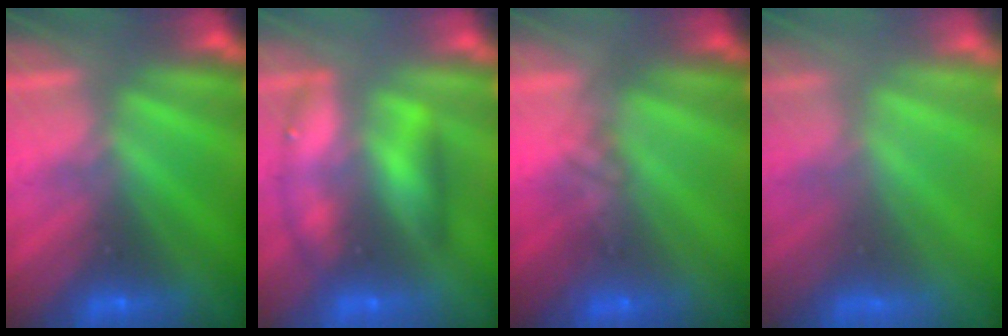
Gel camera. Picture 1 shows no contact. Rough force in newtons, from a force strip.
{"total": 2.6}
{"total": 1.7}
{"total": 6.4}